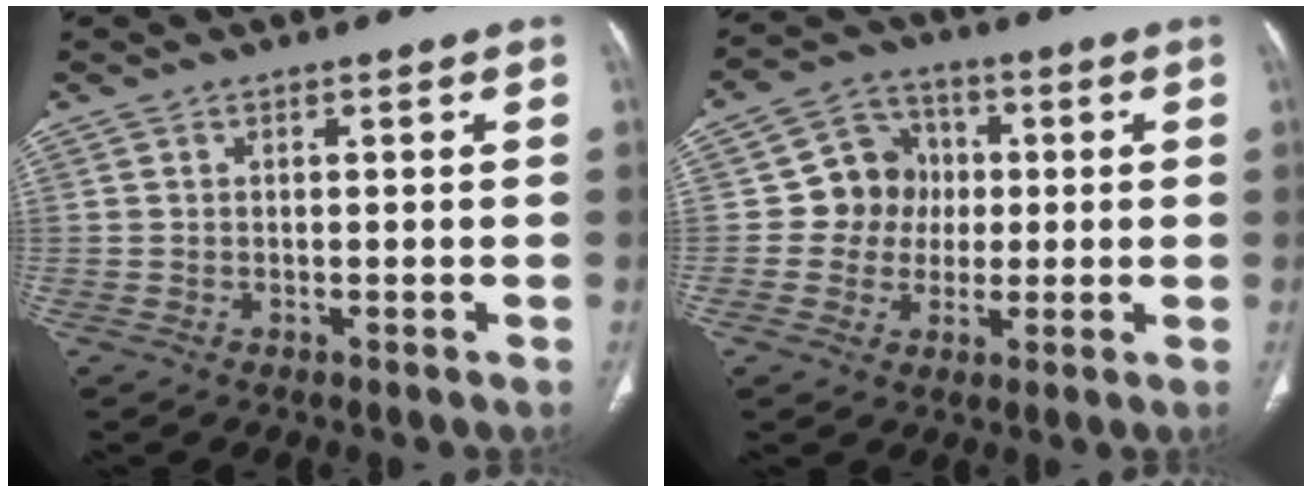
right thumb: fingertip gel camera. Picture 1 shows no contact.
{"total": 9.1, "force": [0.1, 8.5, 3.1], "torque": [-0.002, 0.016, -0.007]}